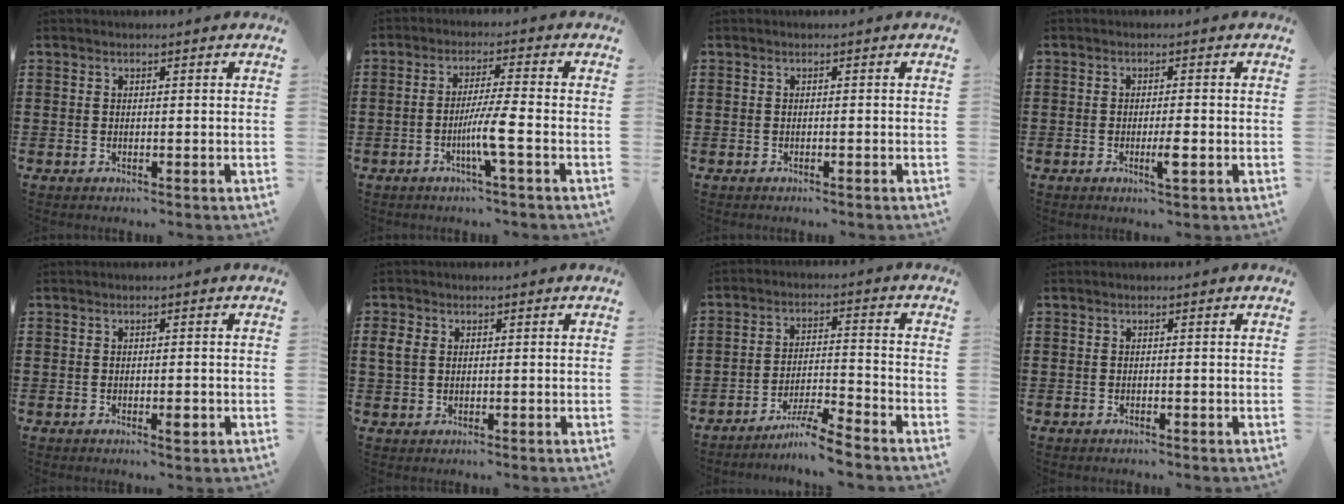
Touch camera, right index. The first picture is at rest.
{"total": 5.8, "force": [-2.1, -0.5, 5.4], "torque": [-0.107, -0.014, -0.044]}
{"total": 0.0}
{"total": 2.9, "force": [-0.9, 0.2, 2.8], "torque": [-0.054, -0.006, -0.018]}
{"total": 1.9, "force": [-0.7, 0.6, 1.6], "torque": [-0.029, -0.001, -0.012]}
{"total": 2.6, "force": [0.7, 2.1, 1.5], "torque": [-0.043, 0.006, 0.010]}
{"total": 5.8, "force": [-5.2, -0.4, 2.5], "torque": [-0.050, -0.009, -0.101]}
{"total": 0.0}